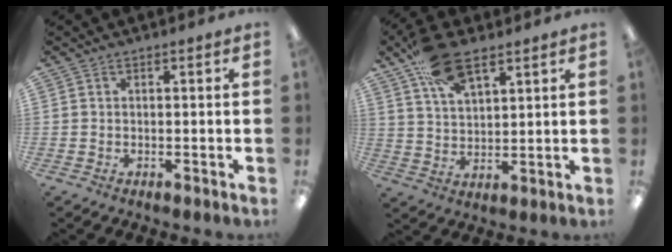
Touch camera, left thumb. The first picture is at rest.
{"total": 13.0, "force": [8.2, 6.0, 8.1], "torque": [-0.148, -0.023, 0.149]}